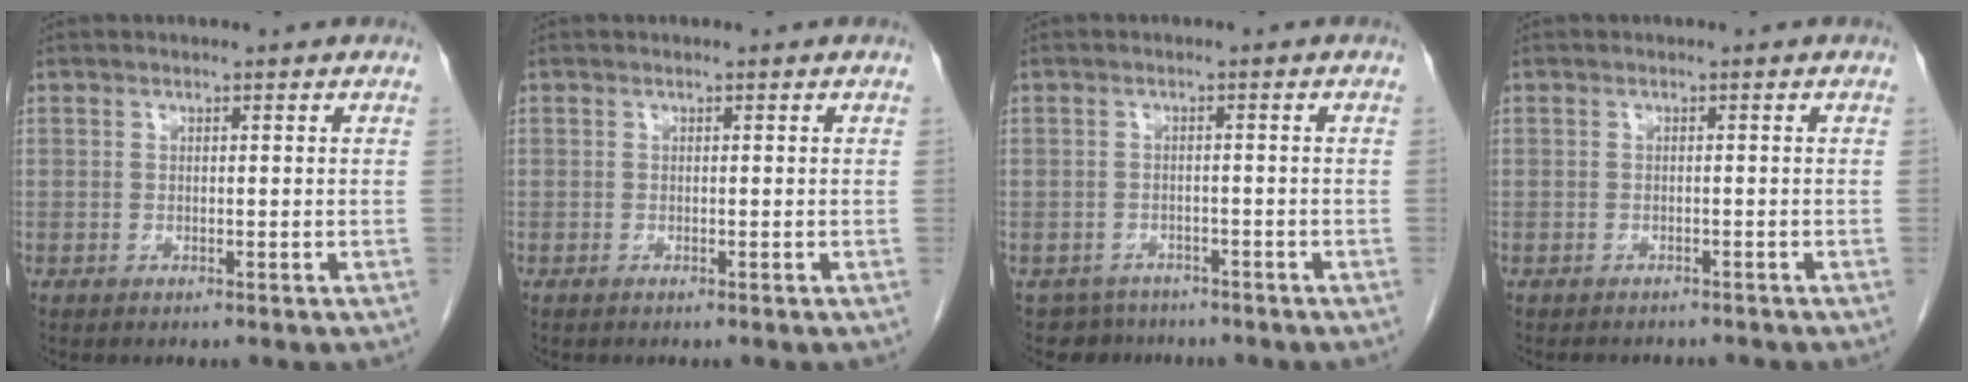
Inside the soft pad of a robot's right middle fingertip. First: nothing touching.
{"total": 0.0}
{"total": 3.9, "force": [-3.2, 2.2, -0.6], "torque": [0.010, 0.005, -0.049]}
{"total": 3.8, "force": [-3.5, 1.2, 1.0], "torque": [-0.012, -0.004, -0.042]}